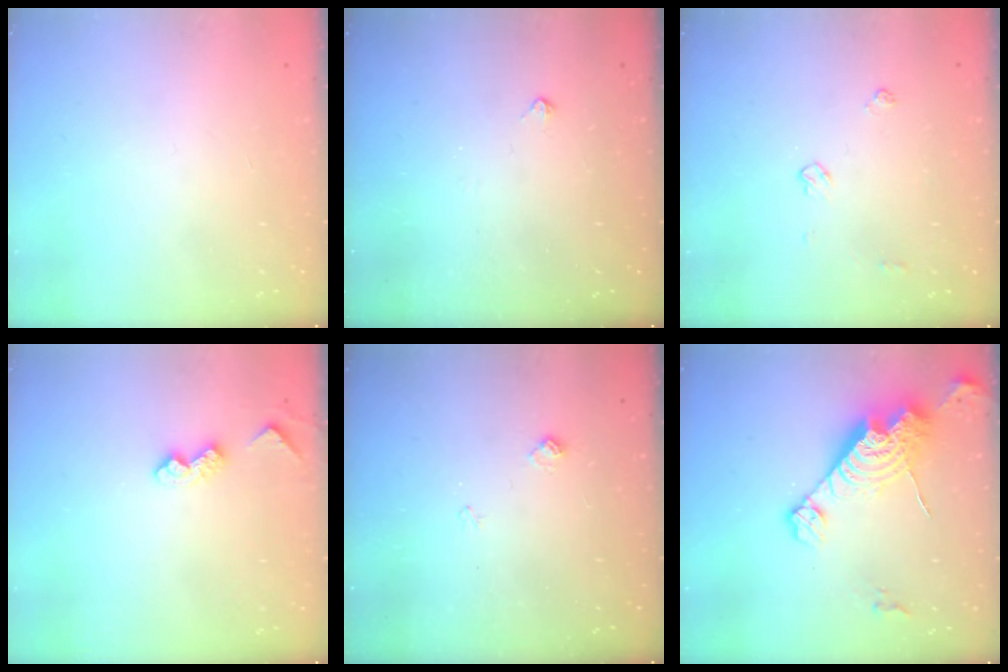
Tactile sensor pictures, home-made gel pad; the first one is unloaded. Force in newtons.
{"total": 2.5, "press": 2.4, "slide": 0.4}
{"total": 5.2, "press": 5.1, "slide": 0.8}
{"total": 7.2, "press": 7.1, "slide": 0.7}
{"total": 5.9, "press": 5.8, "slide": 0.5}
{"total": 17.1, "press": 17.0, "slide": 1.7}